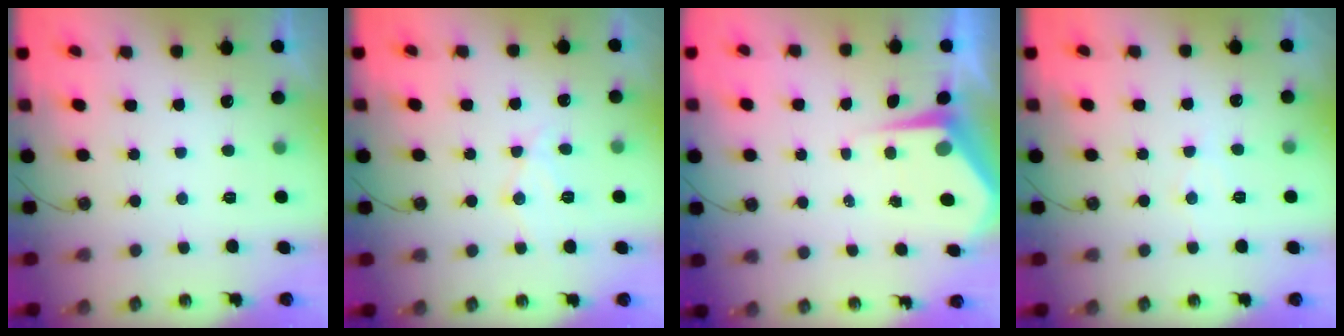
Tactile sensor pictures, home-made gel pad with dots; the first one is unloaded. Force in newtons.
{"total": 10.0, "press": 10.0, "slide": 0.2}
{"total": 5.5, "press": 5.5, "slide": 0.5}
{"total": 6.6, "press": 6.6, "slide": 0.5}